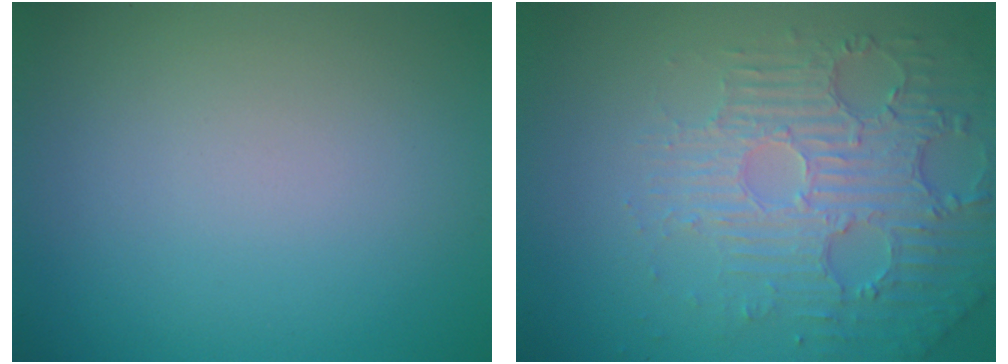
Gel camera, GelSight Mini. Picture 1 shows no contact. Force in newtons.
{"total": 6.2, "press": 3.8, "slide": 4.9}